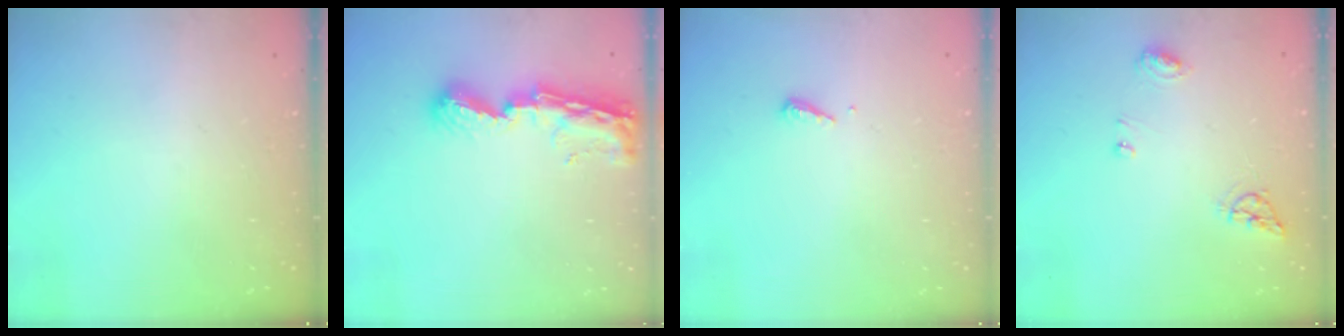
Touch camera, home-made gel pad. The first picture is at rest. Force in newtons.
{"total": 9.3, "press": 9.3, "slide": 1.0}
{"total": 4.8, "press": 4.8, "slide": 0.5}
{"total": 6.6, "press": 6.5, "slide": 0.6}